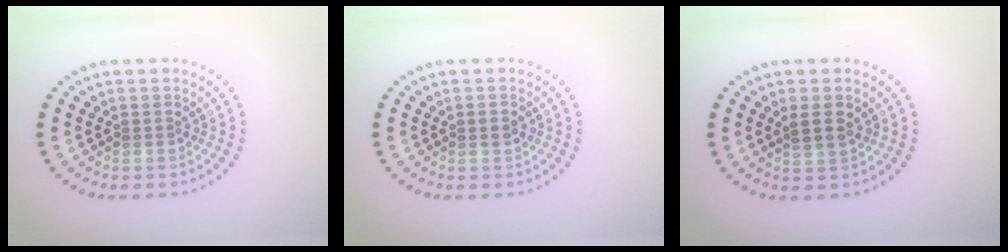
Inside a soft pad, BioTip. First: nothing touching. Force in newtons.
{"total": 1.1, "press": 1.1, "slide": 0.2}
{"total": 2.0, "press": 1.9, "slide": 0.8}